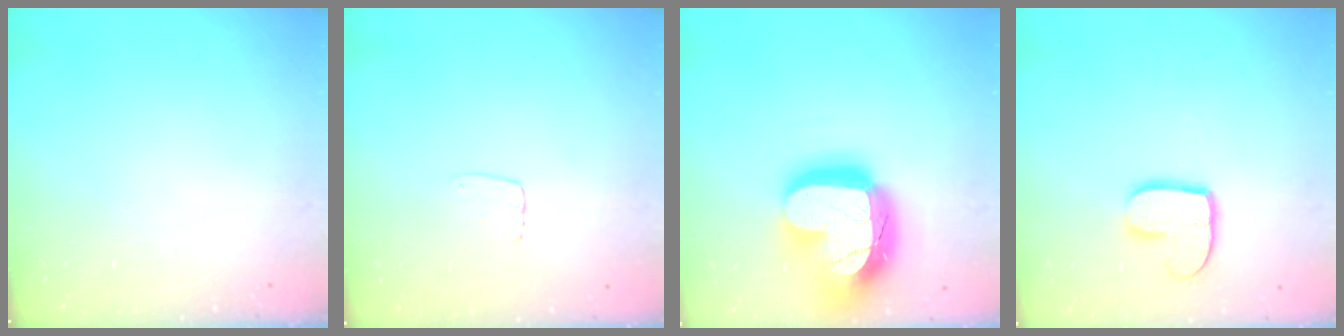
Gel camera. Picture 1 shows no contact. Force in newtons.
{"total": 4.0, "press": 4.0, "slide": 0.3}
{"total": 26.0, "press": 25.9, "slide": 2.1}
{"total": 11.0, "press": 10.9, "slide": 0.9}